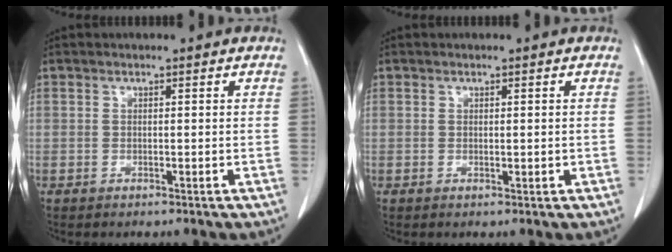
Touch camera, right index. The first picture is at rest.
{"total": 1.1, "force": [-0.1, 0.4, 1.0], "torque": [-0.015, -0.004, 0.003]}